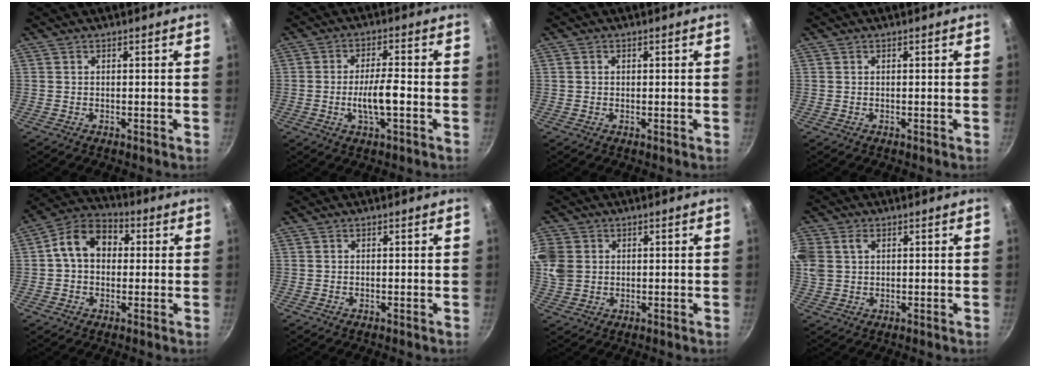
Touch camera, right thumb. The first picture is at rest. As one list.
[{"total": 6.9, "force": [-1.7, 1.9, 6.4], "torque": [-0.111, 0.017, -0.031]}, {"total": 0.8, "force": [0.1, 0.8, 0.3], "torque": [-0.002, 0.003, 0.001]}, {"total": 0.0}, {"total": 10.6, "force": [1.3, 8.0, 6.8], "torque": [-0.083, 0.029, 0.001]}, {"total": 0.0}, {"total": 10.8, "force": [2.0, 9.1, 5.4], "torque": [-0.135, 0.014, 0.040]}, {"total": 11.3, "force": [3.1, 8.9, 6.2], "torque": [-0.158, 0.027, 0.061]}]